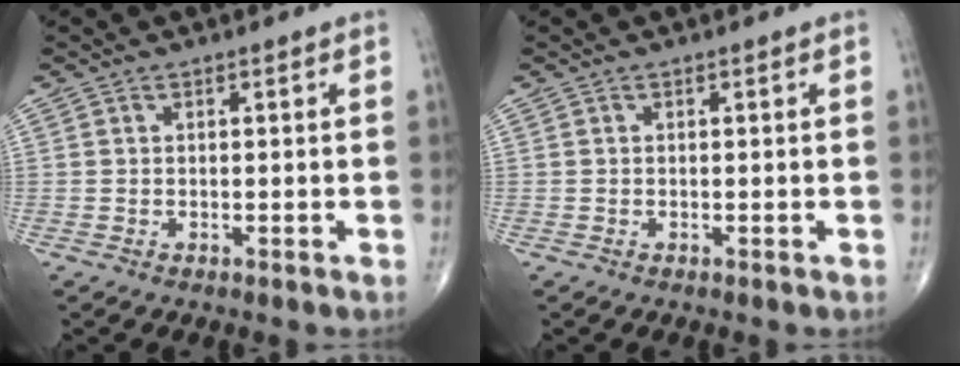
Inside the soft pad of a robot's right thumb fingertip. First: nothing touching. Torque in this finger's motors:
{"motor_torque": [0.18, 0.16, 0.16, 0.05, 0.03]}